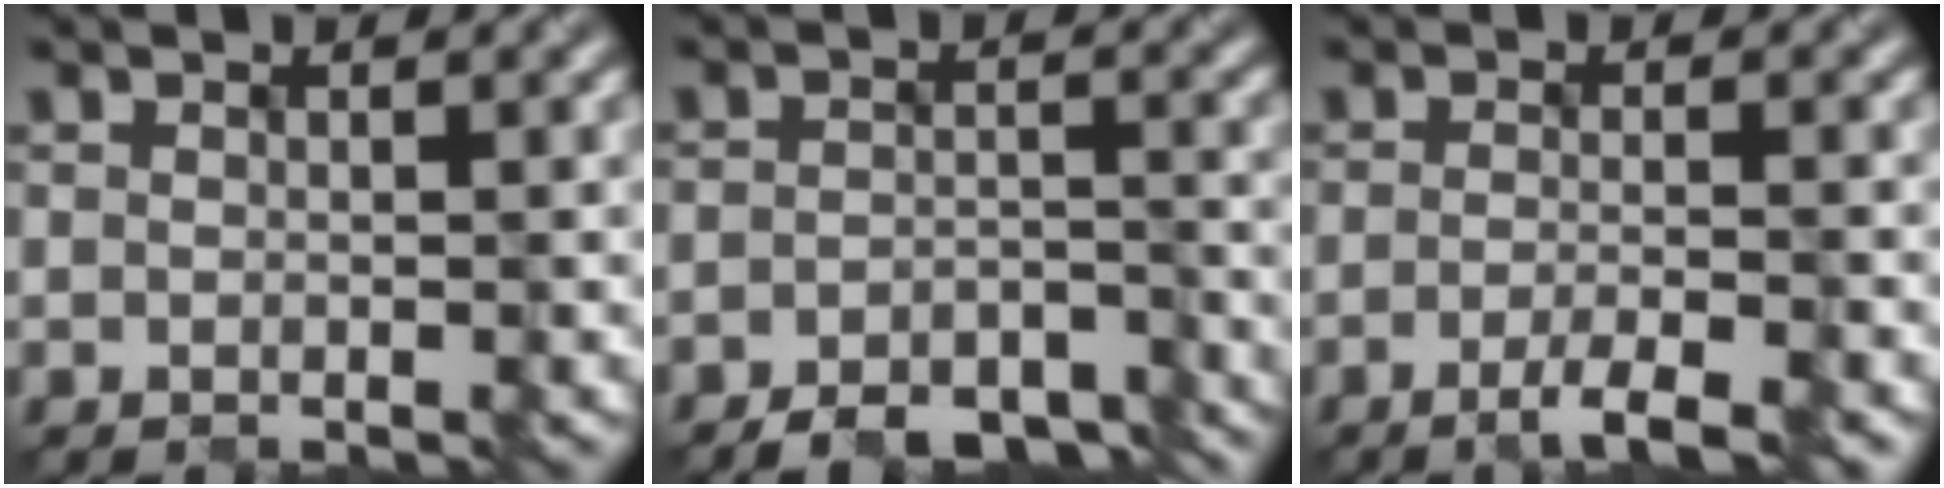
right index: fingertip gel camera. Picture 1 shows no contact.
{"total": 5.1, "force": [-4.7, 1.4, 1.4], "torque": [-0.017, -0.006, -0.068]}
{"total": 2.8, "force": [-1.9, 0.4, 2.1], "torque": [-0.028, -0.003, -0.040]}